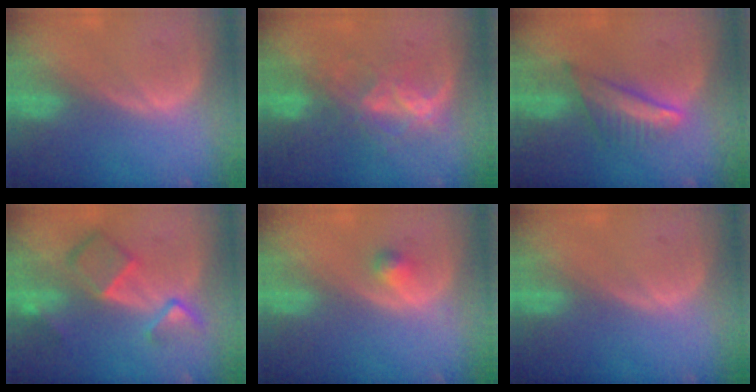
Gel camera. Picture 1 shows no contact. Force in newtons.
{"total": 6.8, "press": 6.2, "slide": 2.8}
{"total": 6.3, "press": 5.8, "slide": 2.6}
{"total": 7.9, "press": 6.8, "slide": 3.9}
{"total": 1.7, "press": 1.7, "slide": 0.2}
{"total": 0.0}